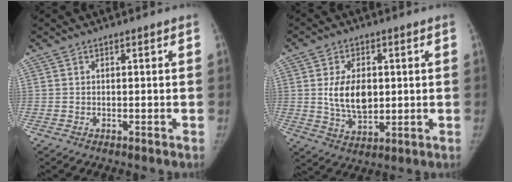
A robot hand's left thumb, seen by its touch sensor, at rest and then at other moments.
{"total": 9.6, "force": [1.0, 6.2, 7.3], "torque": [-0.109, -0.013, 0.029]}